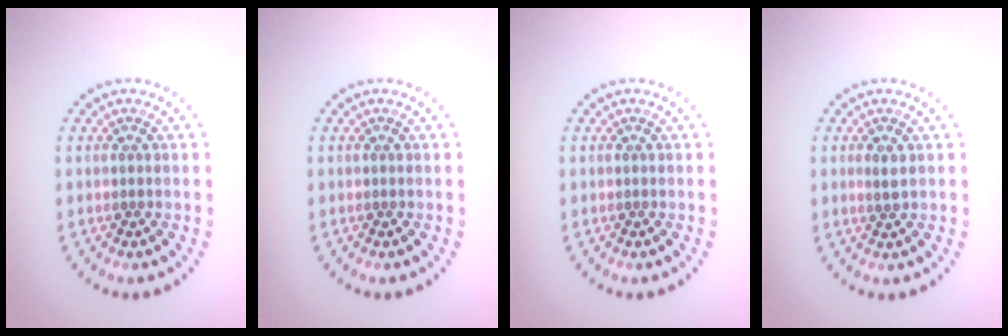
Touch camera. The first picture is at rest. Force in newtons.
{"total": 0.0}
{"total": 0.0}
{"total": 1.0, "press": 0.9, "slide": 0.4}